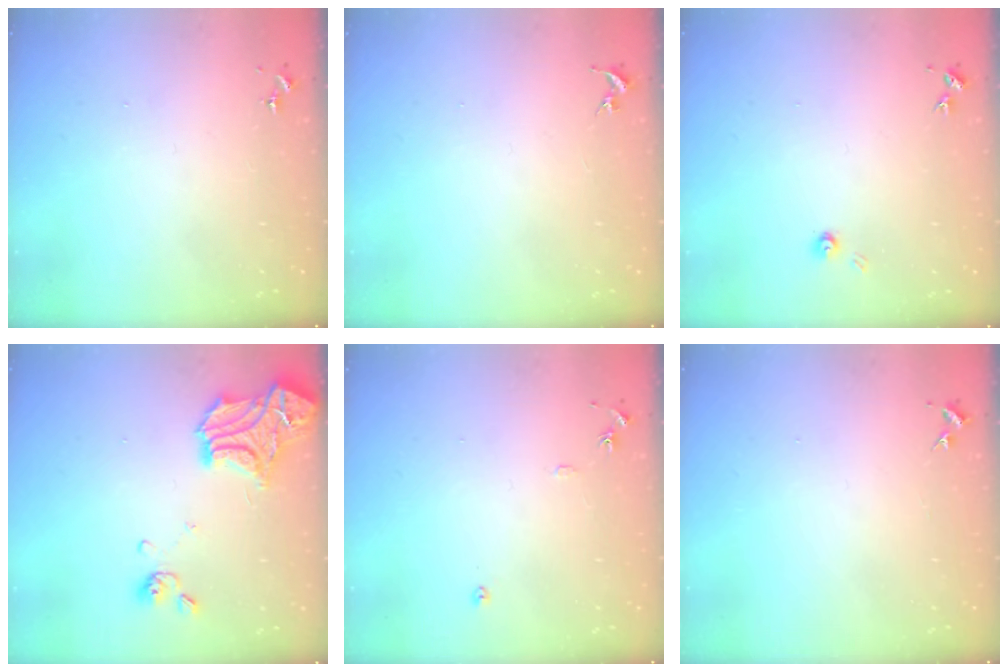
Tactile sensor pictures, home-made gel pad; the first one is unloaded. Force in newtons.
{"total": 0.0}
{"total": 3.3, "press": 3.3, "slide": 0.3}
{"total": 17.6, "press": 17.6, "slide": 1.7}
{"total": 6.7, "press": 6.6, "slide": 0.7}
{"total": 2.7, "press": 2.7, "slide": 0.3}